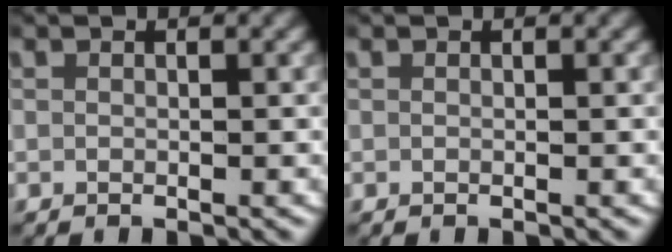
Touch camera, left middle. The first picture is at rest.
{"total": 0.0}